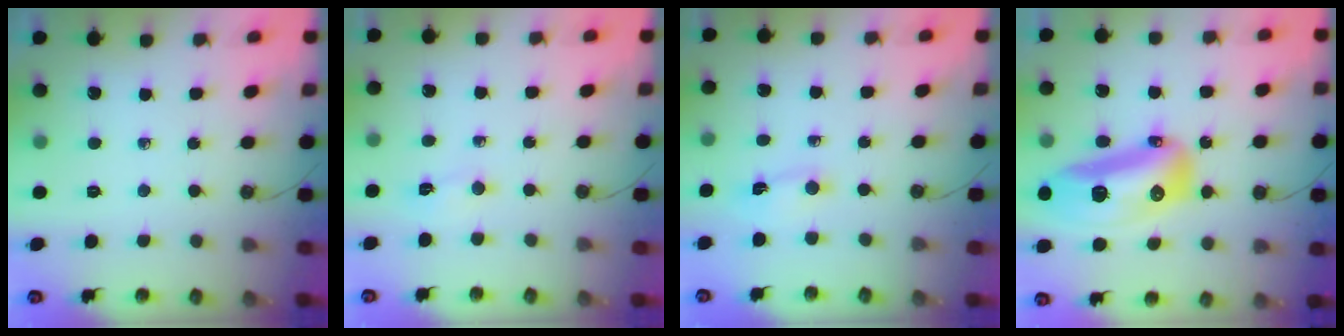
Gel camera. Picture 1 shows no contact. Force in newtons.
{"total": 2.3, "press": 2.3, "slide": 0.5}
{"total": 1.1, "press": 1.0, "slide": 0.5}
{"total": 19.0, "press": 18.8, "slide": 2.6}